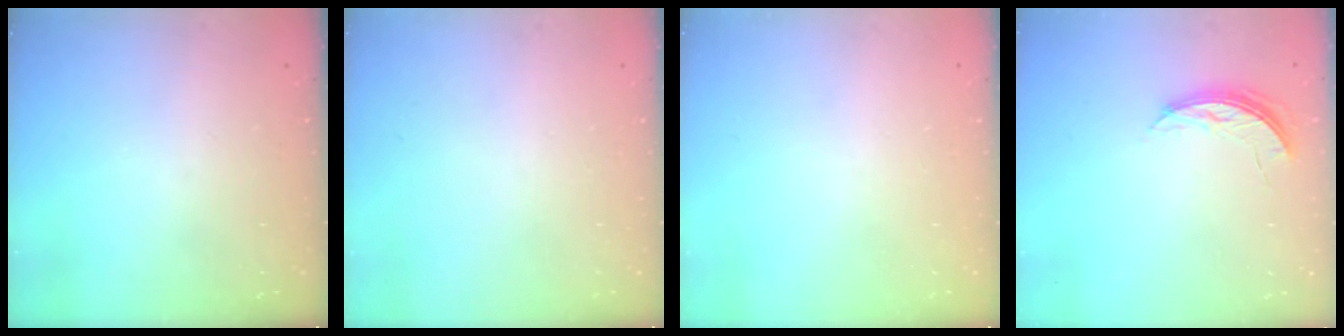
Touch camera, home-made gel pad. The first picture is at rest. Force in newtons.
{"total": 0.0}
{"total": 0.0}
{"total": 5.1, "press": 5.1, "slide": 0.4}